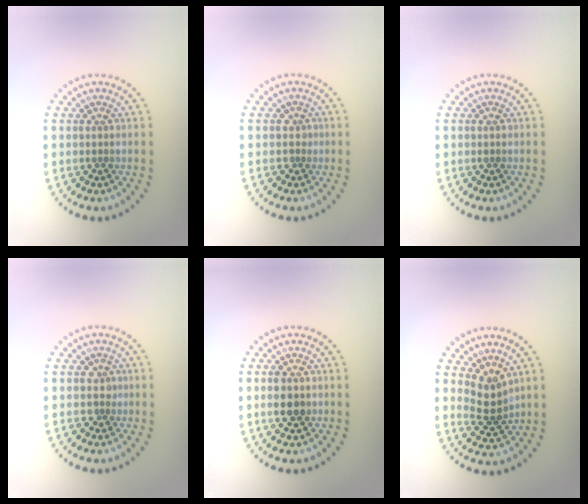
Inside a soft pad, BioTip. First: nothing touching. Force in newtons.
{"total": 0.7, "press": 0.4, "slide": 0.6}
{"total": 0.5, "press": 0.5, "slide": 0.0}
{"total": 1.4, "press": 1.1, "slide": 0.9}
{"total": 2.7, "press": 2.7, "slide": 0.2}
{"total": 2.8, "press": 2.2, "slide": 1.7}